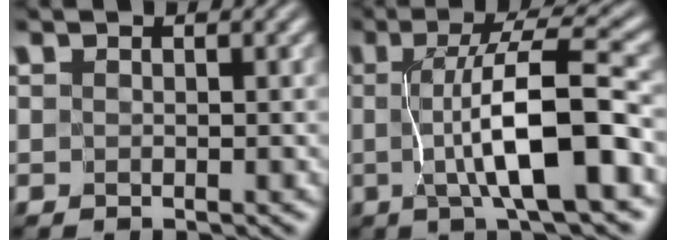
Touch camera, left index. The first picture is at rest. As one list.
[{"total": 8.4, "force": [-0.9, 1.6, 8.2], "torque": [-0.121, 0.005, -0.017]}]